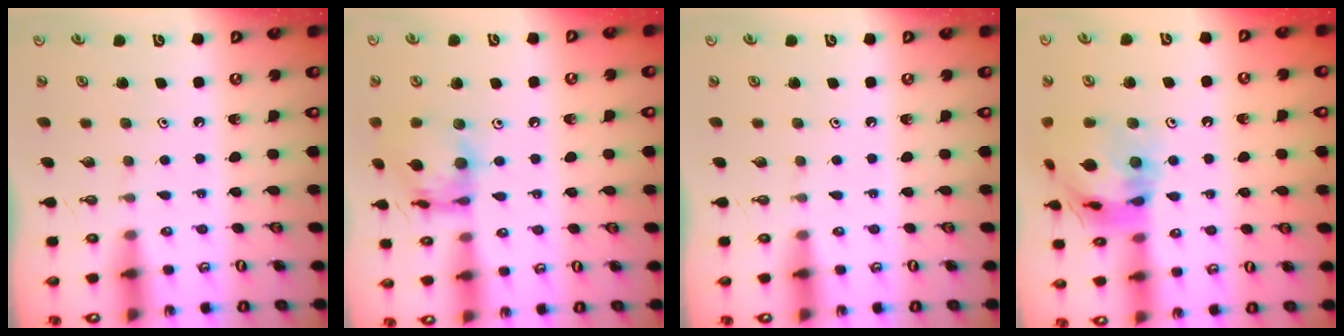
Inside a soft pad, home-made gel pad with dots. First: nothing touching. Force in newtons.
{"total": 14.0, "press": 13.9, "slide": 1.2}
{"total": 0.0}
{"total": 18.2, "press": 18.1, "slide": 1.9}